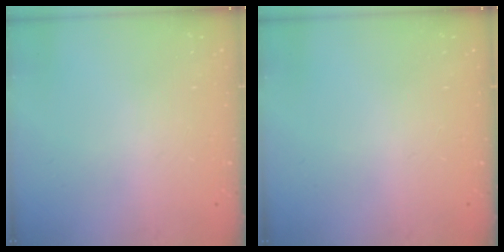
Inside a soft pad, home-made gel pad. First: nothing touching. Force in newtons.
{"total": 0.0}